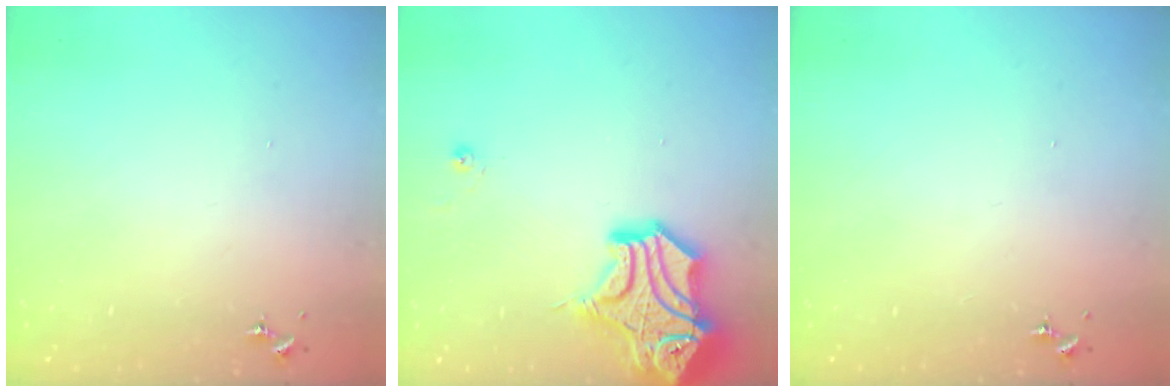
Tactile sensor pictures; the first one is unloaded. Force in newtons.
{"total": 17.1, "press": 16.9, "slide": 2.2}
{"total": 0.0}